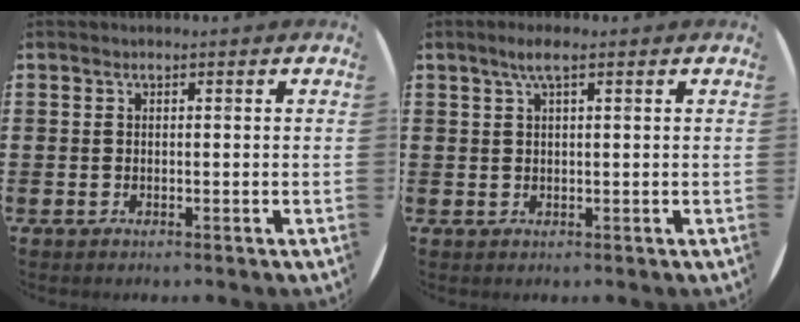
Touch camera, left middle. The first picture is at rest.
{"total": 2.4, "force": [1.2, 0.2, 2.0], "torque": [-0.040, 0.006, 0.020]}